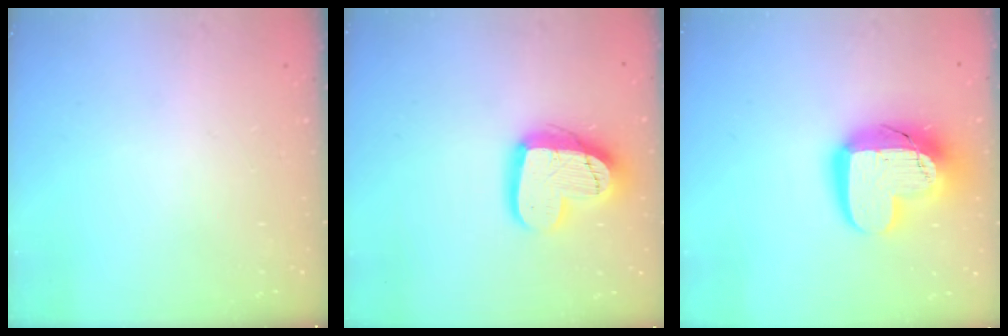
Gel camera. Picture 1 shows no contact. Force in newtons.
{"total": 16.1, "press": 16.1, "slide": 1.0}
{"total": 18.3, "press": 18.3, "slide": 1.2}